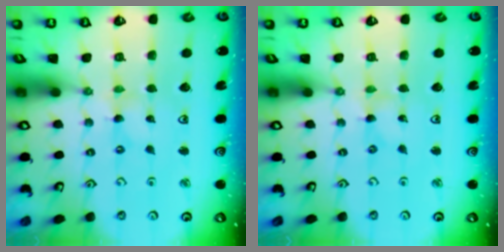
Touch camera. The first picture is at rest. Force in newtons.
{"total": 0.0}